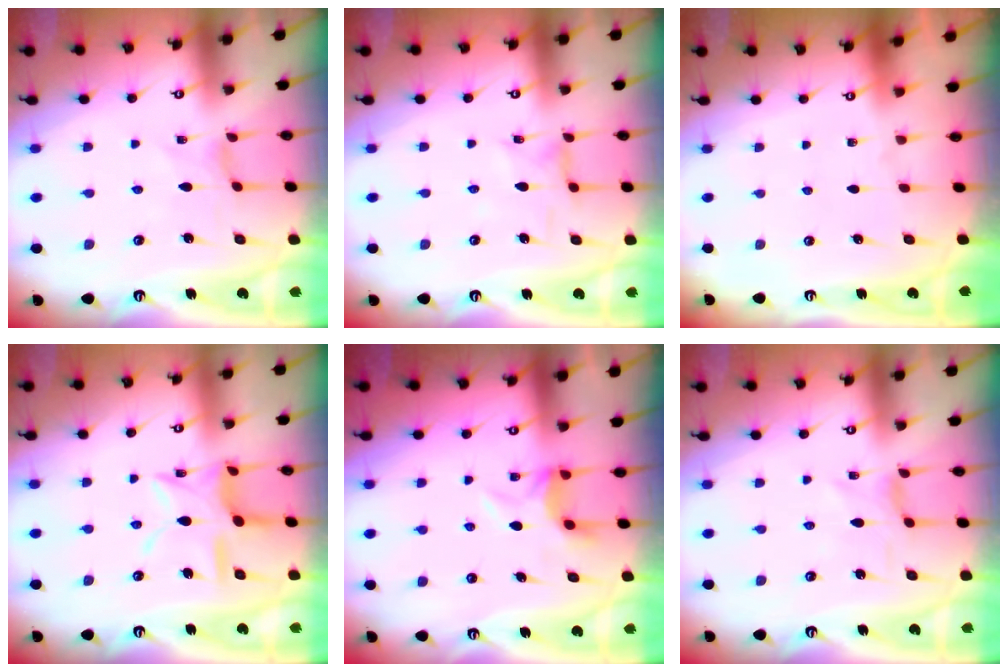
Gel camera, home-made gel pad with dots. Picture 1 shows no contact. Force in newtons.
{"total": 1.4, "press": 1.4, "slide": 0.3}
{"total": 0.0}
{"total": 12.4, "press": 12.4, "slide": 1.1}
{"total": 6.2, "press": 6.1, "slide": 1.3}
{"total": 1.1, "press": 1.1, "slide": 0.4}